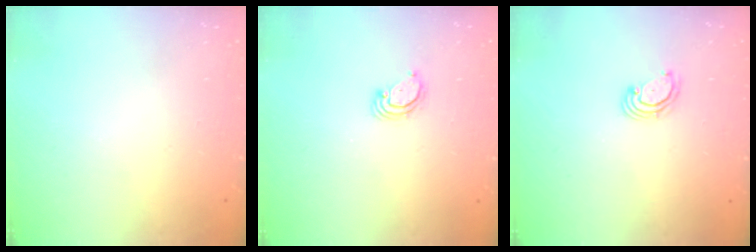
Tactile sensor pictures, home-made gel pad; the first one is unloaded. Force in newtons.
{"total": 2.9, "press": 2.9, "slide": 0.3}
{"total": 3.2, "press": 3.2, "slide": 0.5}